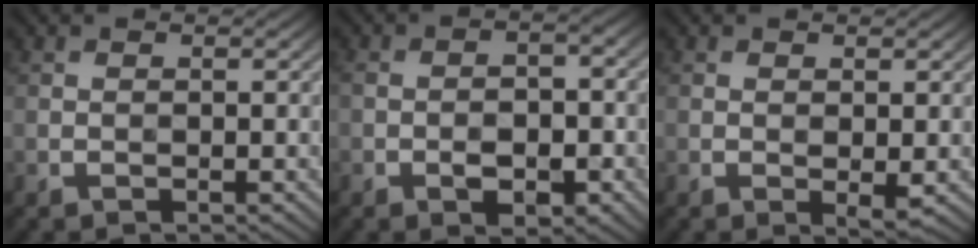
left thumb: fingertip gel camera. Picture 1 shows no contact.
{"total": 5.5, "force": [-2.1, 3.0, 4.2], "torque": [-0.068, -0.004, -0.035]}
{"total": 1.5, "force": [0.1, 0.6, 1.3], "torque": [-0.023, -0.008, 0.005]}